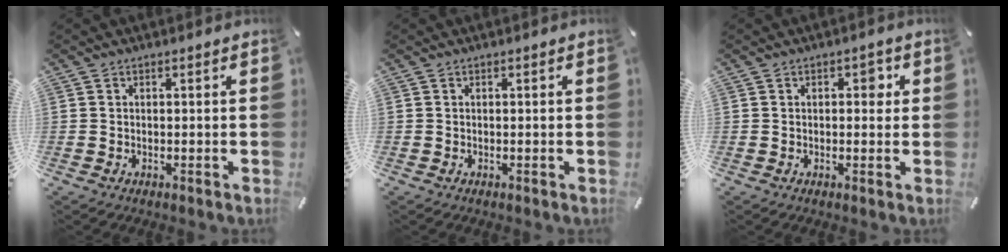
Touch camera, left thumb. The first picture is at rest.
{"total": 0.0}
{"total": 2.8, "force": [0.7, 1.7, 2.1], "torque": [-0.012, -0.002, 0.002]}